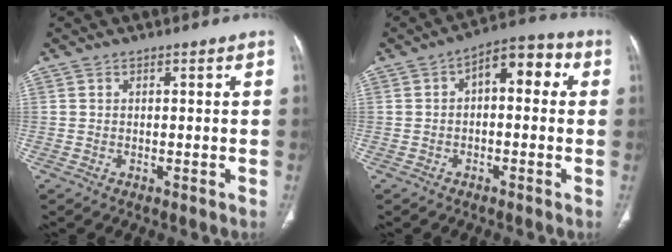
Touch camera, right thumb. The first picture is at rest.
{"total": 8.2, "force": [1.2, 4.4, 6.8], "torque": [-0.067, 0.029, 0.005]}